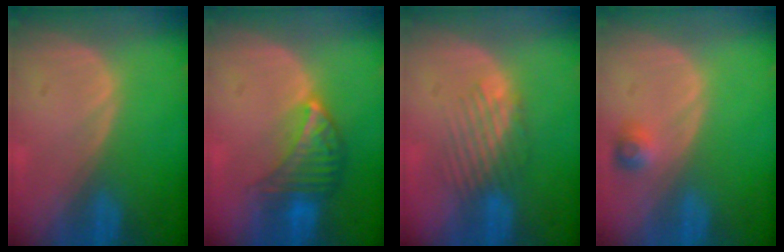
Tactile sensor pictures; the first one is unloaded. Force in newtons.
{"total": 6.9, "press": 6.2, "slide": 2.8}
{"total": 4.5, "press": 4.1, "slide": 1.9}
{"total": 2.5, "press": 2.3, "slide": 1.0}